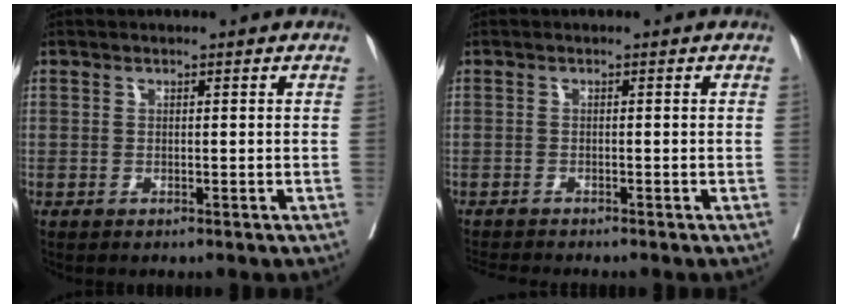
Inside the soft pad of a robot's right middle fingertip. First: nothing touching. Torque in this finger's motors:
{"motor_torque": [0.46, -0.60, 0.03, 0.02]}